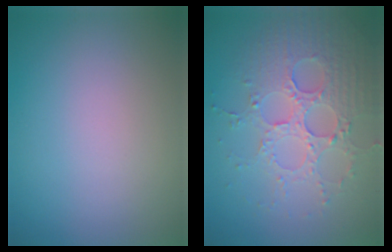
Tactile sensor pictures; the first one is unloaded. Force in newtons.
{"total": 4.5, "press": 4.2, "slide": 1.7}